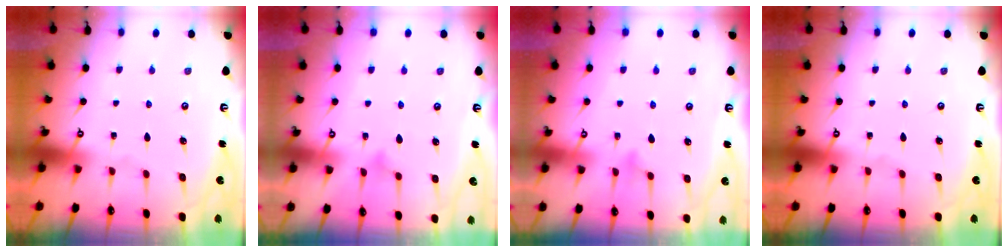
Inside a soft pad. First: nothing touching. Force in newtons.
{"total": 6.3, "press": 6.3, "slide": 0.6}
{"total": 5.9, "press": 5.9, "slide": 0.6}
{"total": 0.0}